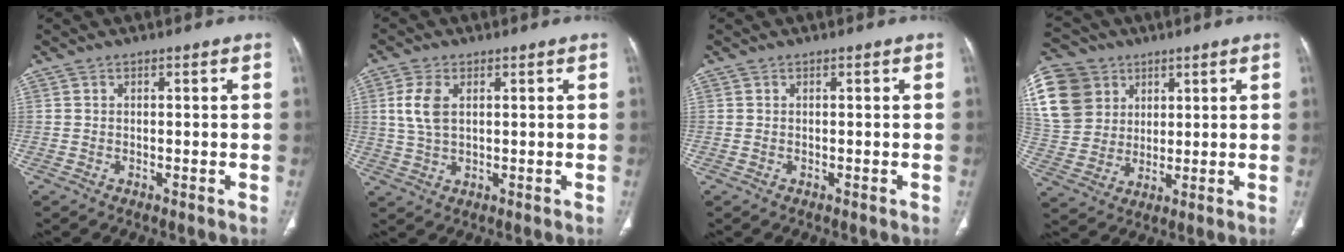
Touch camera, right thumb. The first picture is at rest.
{"total": 6.0, "force": [1.4, 3.5, 4.7], "torque": [-0.102, 0.004, 0.029]}
{"total": 0.0}
{"total": 23.5, "force": [8.1, 19.4, 10.5], "torque": [-0.275, 0.042, 0.172]}